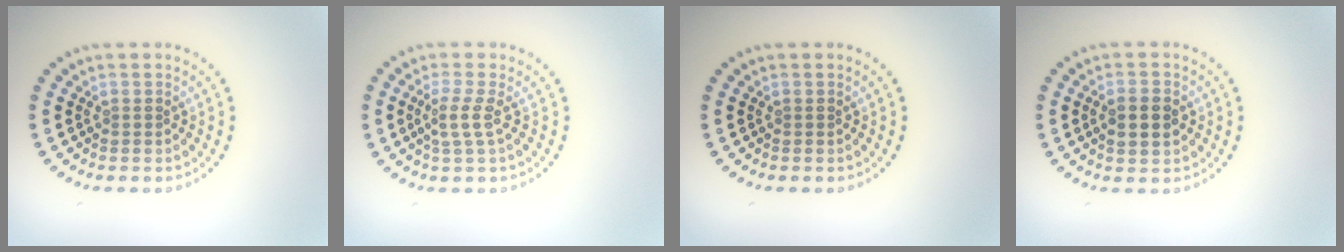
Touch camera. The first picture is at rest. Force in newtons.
{"total": 2.0, "press": 1.5, "slide": 1.3}
{"total": 0.0}
{"total": 2.7, "press": 2.7, "slide": 0.2}